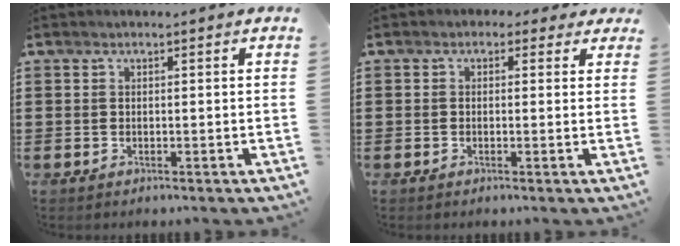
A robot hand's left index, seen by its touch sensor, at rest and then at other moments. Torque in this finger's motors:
{"motor_torque": [2.14, 0.00, 0.04, -0.13]}